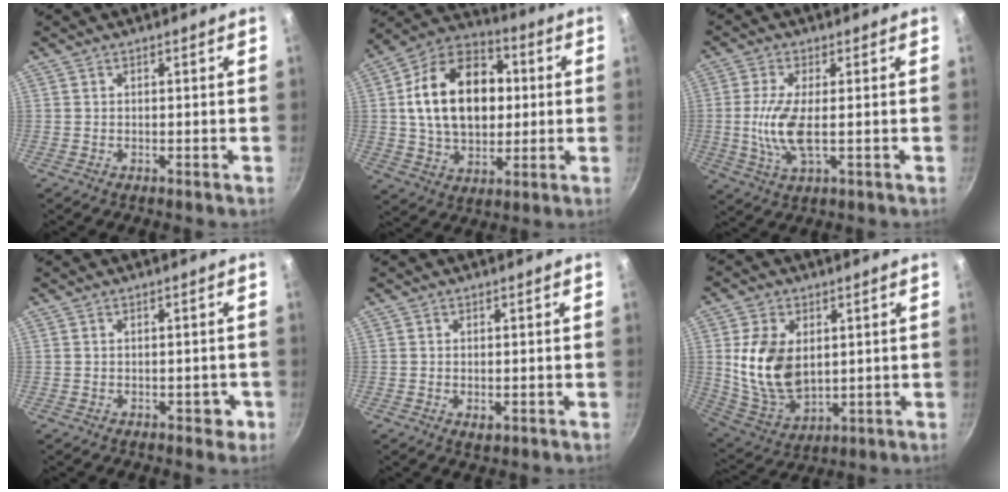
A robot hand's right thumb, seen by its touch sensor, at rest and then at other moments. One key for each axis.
{"total": 21.0, "fx": 2.4, "fy": 14.4, "fz": 15.1, "tx": -0.222, "ty": 0.023, "tz": 0.032}
{"total": 8.0, "fx": -0.3, "fy": 2.7, "fz": 7.5, "tx": -0.165, "ty": -0.007, "tz": -0.009}
{"total": 2.3, "fx": -0.8, "fy": 1.5, "fz": 1.6, "tx": 0.003, "ty": 0.015, "tz": -0.003}
{"total": 1.6, "fx": -0.2, "fy": 1.0, "fz": 1.3, "tx": -0.020, "ty": -0.006, "tz": -0.001}
{"total": 13.8, "fx": 2.0, "fy": 9.0, "fz": 10.2, "tx": -0.182, "ty": -0.025, "tz": 0.053}